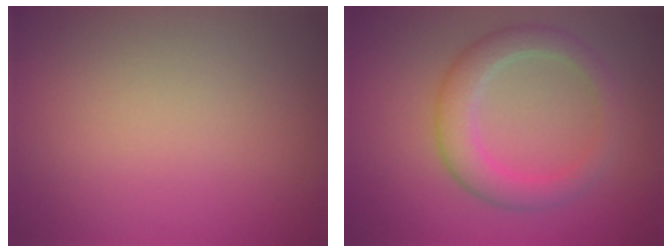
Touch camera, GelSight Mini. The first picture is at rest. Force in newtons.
{"total": 3.7, "press": 3.7, "slide": 0.3}